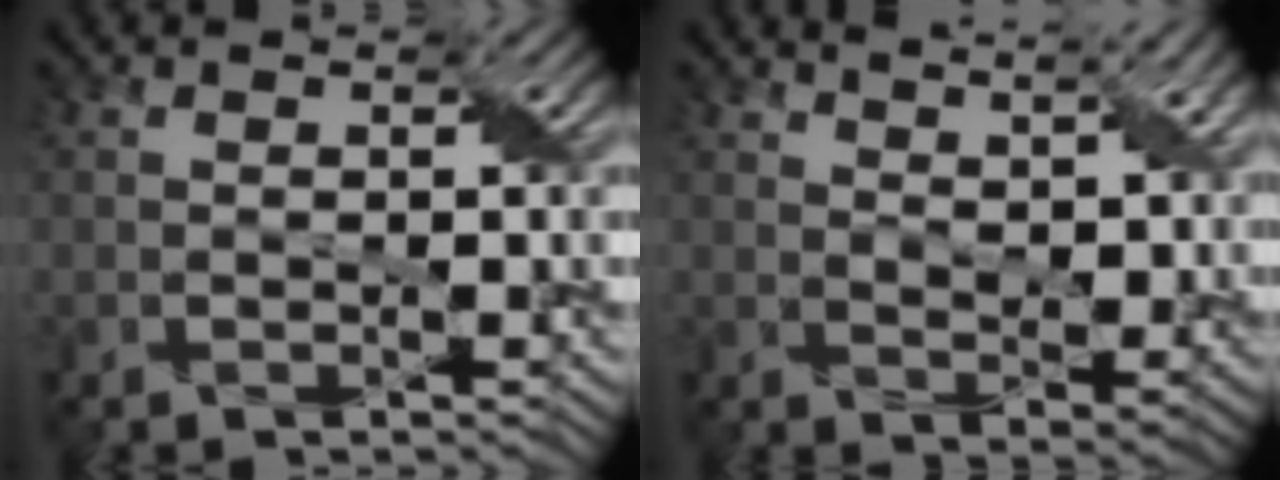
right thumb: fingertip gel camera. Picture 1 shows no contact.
{"total": 6.9, "force": [4.9, 2.4, 4.2], "torque": [-0.076, -0.008, 0.085]}